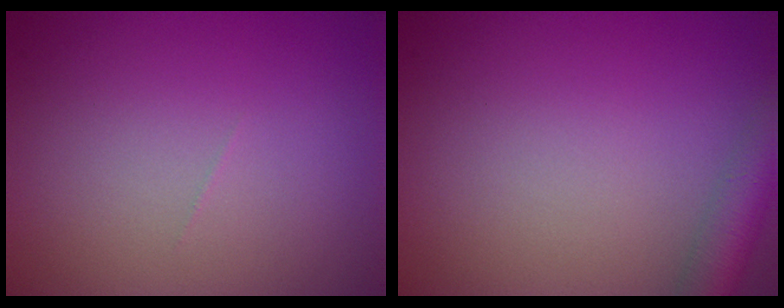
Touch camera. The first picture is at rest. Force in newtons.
{"total": 3.9, "press": 3.9, "slide": 0.2}